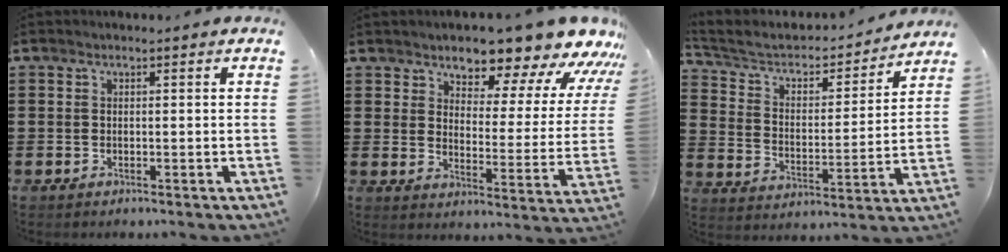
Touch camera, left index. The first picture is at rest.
{"total": 7.7, "force": [7.5, 1.3, 1.4], "torque": [-0.040, -0.069, 0.127]}
{"total": 4.4, "force": [3.6, 2.2, 1.5], "torque": [-0.054, -0.026, 0.052]}